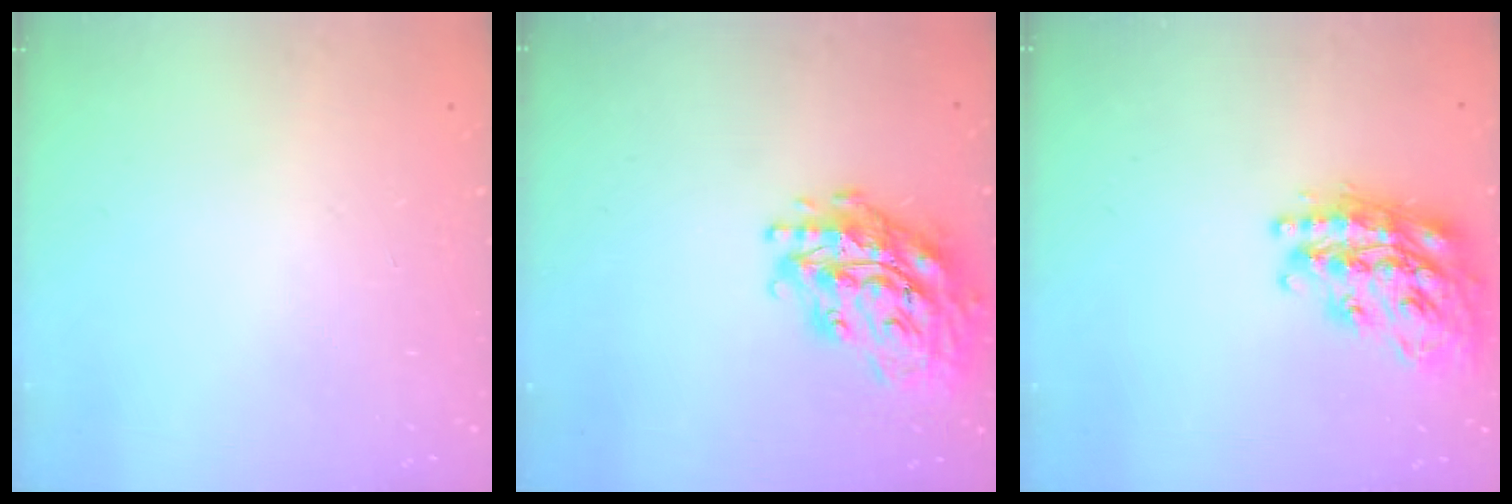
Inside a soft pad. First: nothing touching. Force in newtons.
{"total": 21.0, "press": 20.9, "slide": 2.7}
{"total": 23.5, "press": 23.4, "slide": 2.0}